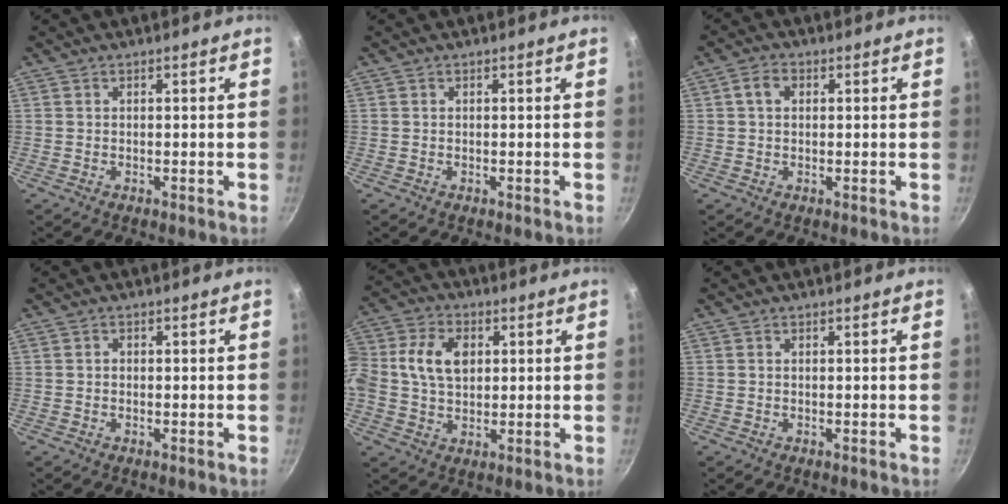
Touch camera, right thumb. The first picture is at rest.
{"total": 0.0}
{"total": 3.2, "force": [0.7, 2.4, 2.0], "torque": [-0.033, 0.007, 0.008]}
{"total": 0.7, "force": [0.0, 0.6, 0.3], "torque": [-0.004, 0.005, -0.001]}
{"total": 12.0, "force": [1.9, 8.7, 8.0], "torque": [-0.152, 0.022, 0.024]}
{"total": 0.0}